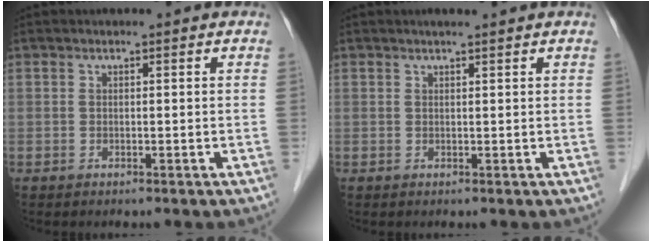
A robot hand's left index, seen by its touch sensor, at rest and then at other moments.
{"total": 1.8, "force": [1.5, -0.1, 1.0], "torque": [-0.014, 0.010, 0.025]}